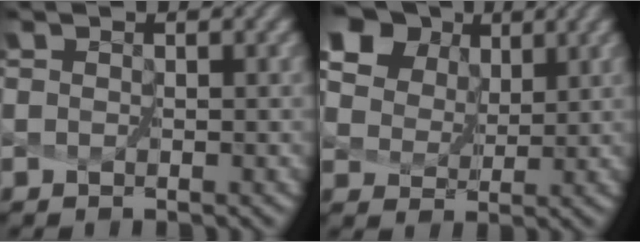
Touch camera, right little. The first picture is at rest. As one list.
[{"total": 10.4, "force": [6.5, 7.0, 4.0], "torque": [-0.113, 0.016, 0.138]}]